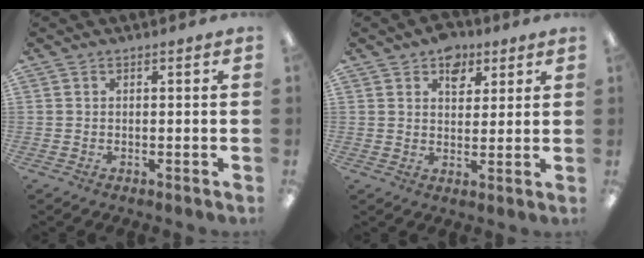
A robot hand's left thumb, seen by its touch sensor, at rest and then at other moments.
{"total": 6.4, "force": [4.0, 4.2, 2.6], "torque": [-0.016, -0.015, 0.067]}